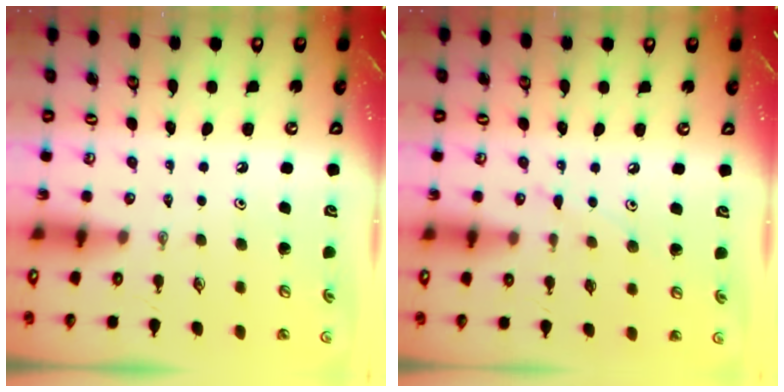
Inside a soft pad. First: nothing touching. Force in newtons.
{"total": 5.8, "press": 5.8, "slide": 0.2}